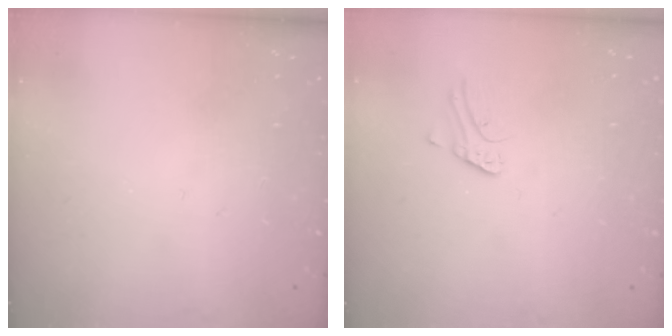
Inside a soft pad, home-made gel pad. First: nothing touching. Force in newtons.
{"total": 2.7, "press": 2.7, "slide": 0.3}